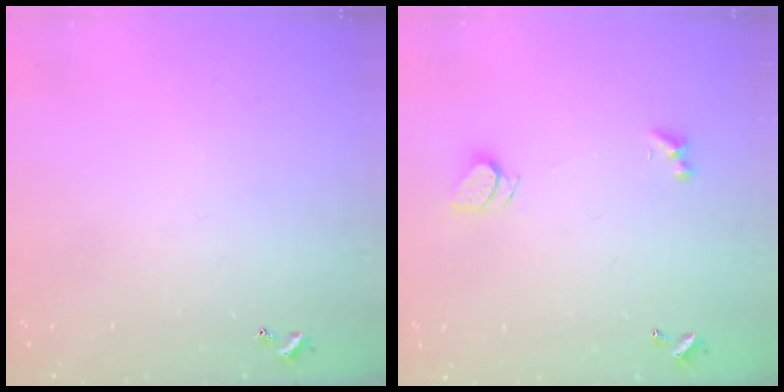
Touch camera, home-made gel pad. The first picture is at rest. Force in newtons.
{"total": 2.5, "press": 2.4, "slide": 0.6}